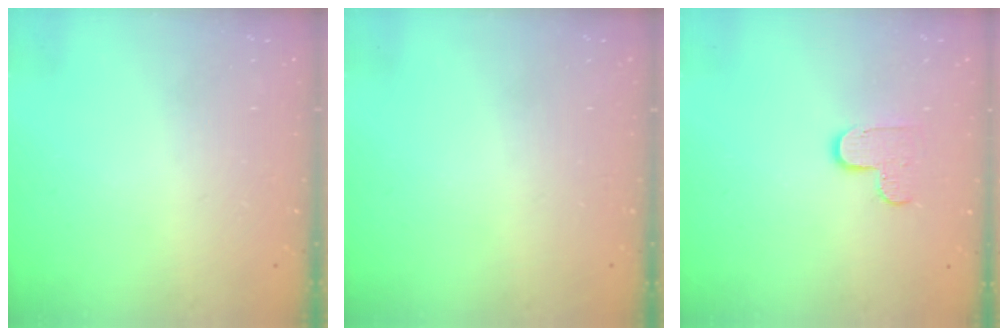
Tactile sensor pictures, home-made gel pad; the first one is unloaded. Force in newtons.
{"total": 0.0}
{"total": 6.2, "press": 6.2, "slide": 0.3}